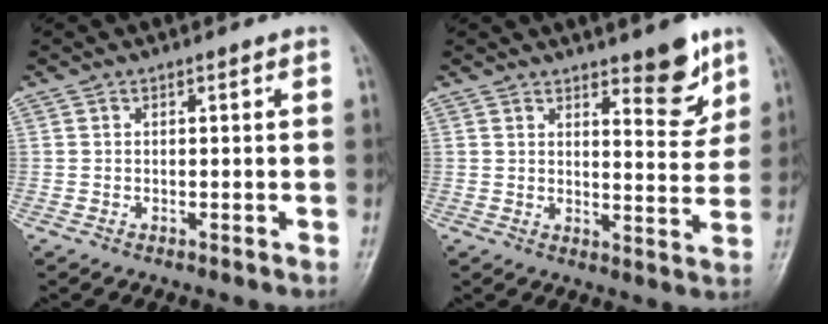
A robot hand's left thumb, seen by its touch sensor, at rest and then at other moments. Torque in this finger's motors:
{"motor_torque": [0.21, 0.18, -0.21, -0.21, 0.08]}